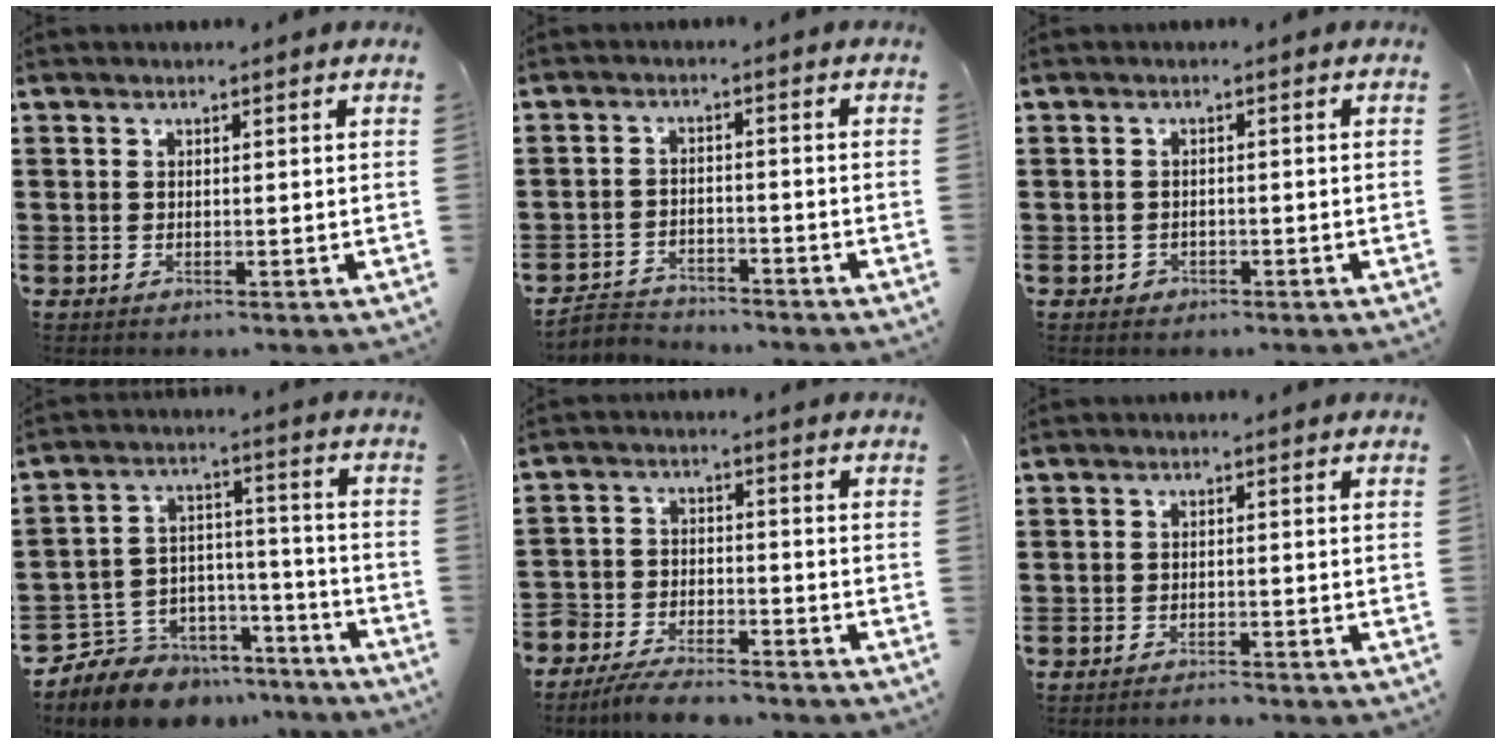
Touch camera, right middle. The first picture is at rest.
{"total": 3.1, "force": [-3.0, 0.8, 0.1], "torque": [-0.016, -0.001, -0.066]}
{"total": 0.9, "force": [-0.7, 0.6, 0.1], "torque": [-0.005, -0.001, -0.015]}
{"total": 7.4, "force": [-6.5, 3.4, -0.3], "torque": [-0.008, 0.012, -0.125]}
{"total": 5.1, "force": [-5.0, 1.0, 0.4], "torque": [-0.008, 0.012, -0.102]}
{"total": 1.4, "force": [-1.4, 0.0, 0.0], "torque": [-0.002, 0.003, -0.028]}